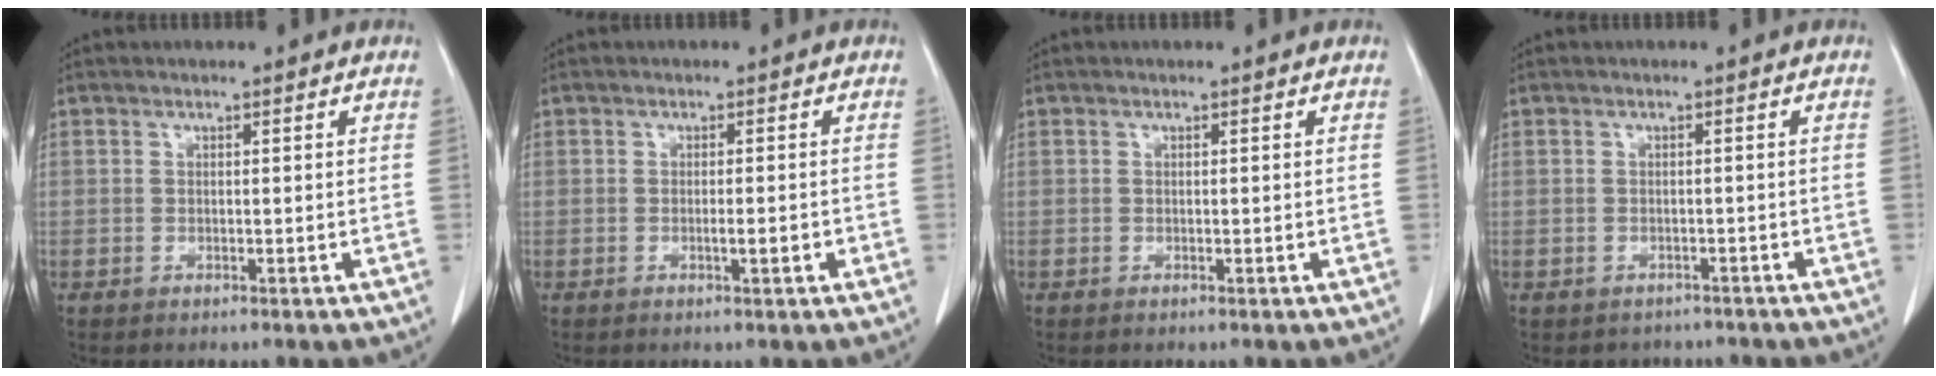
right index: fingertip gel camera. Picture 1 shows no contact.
{"total": 1.9, "force": [-0.5, 0.3, 1.8], "torque": [-0.028, 0.000, -0.003]}
{"total": 0.0}
{"total": 2.8, "force": [-2.2, 1.7, -0.1], "torque": [-0.004, 0.010, -0.030]}